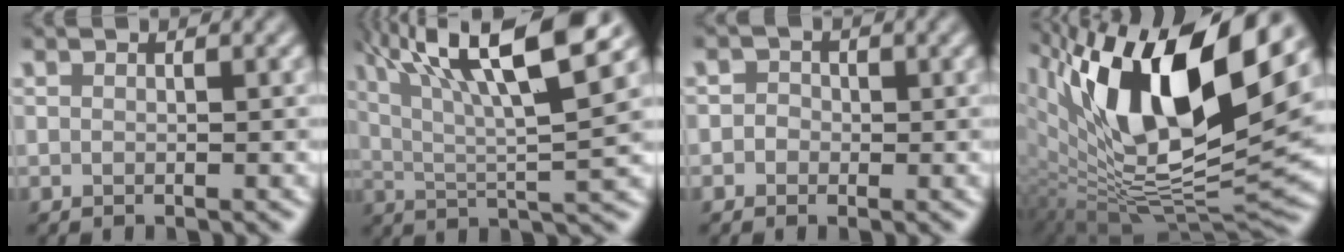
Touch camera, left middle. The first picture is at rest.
{"total": 11.7, "force": [5.7, 2.7, 9.9], "torque": [-0.157, 0.016, 0.095]}
{"total": 1.9, "force": [0.1, 1.8, 0.5], "torque": [0.017, 0.007, -0.023]}
{"total": 16.4, "force": [6.7, 6.0, 13.6], "torque": [-0.233, -0.002, 0.118]}